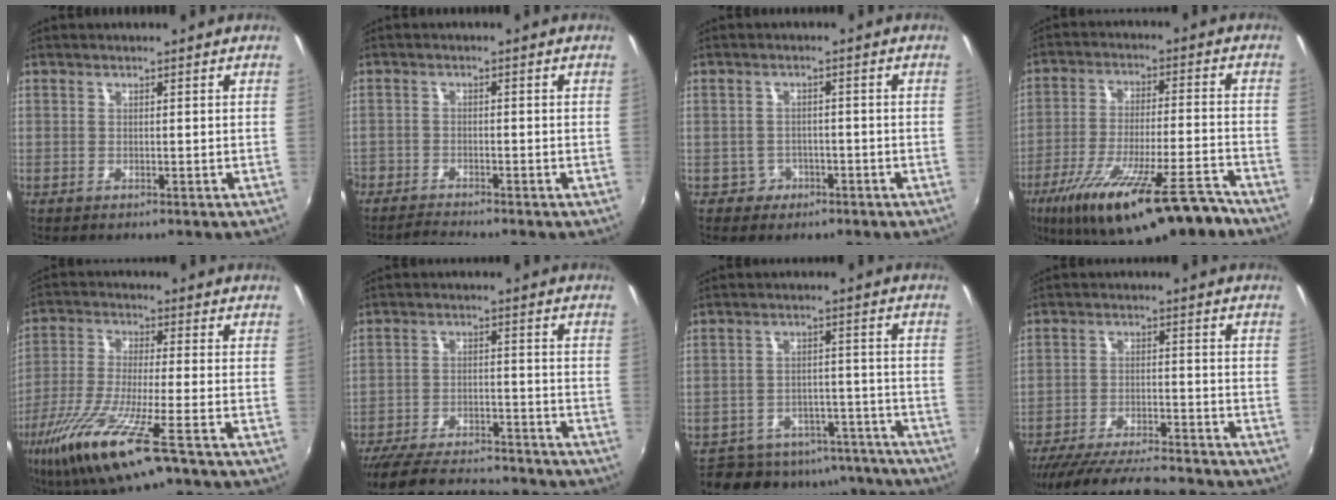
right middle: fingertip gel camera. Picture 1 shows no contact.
{"total": 2.8, "force": [-2.8, 0.2, 0.1], "torque": [-0.018, -0.010, -0.061]}
{"total": 4.3, "force": [-2.5, 3.4, 0.2], "torque": [-0.013, 0.012, -0.037]}
{"total": 20.9, "force": [-14.3, 4.4, 14.5], "torque": [-0.259, -0.047, -0.224]}
{"total": 16.0, "force": [-8.6, 2.1, 13.3], "torque": [-0.274, -0.050, -0.165]}
{"total": 19.2, "force": [-16.8, 4.9, 7.8], "torque": [-0.166, -0.019, -0.248]}
{"total": 14.1, "force": [-12.5, 5.6, 3.1], "torque": [-0.059, 0.023, -0.158]}
{"total": 17.8, "force": [-15.8, 3.1, 7.6], "torque": [-0.156, -0.022, -0.244]}